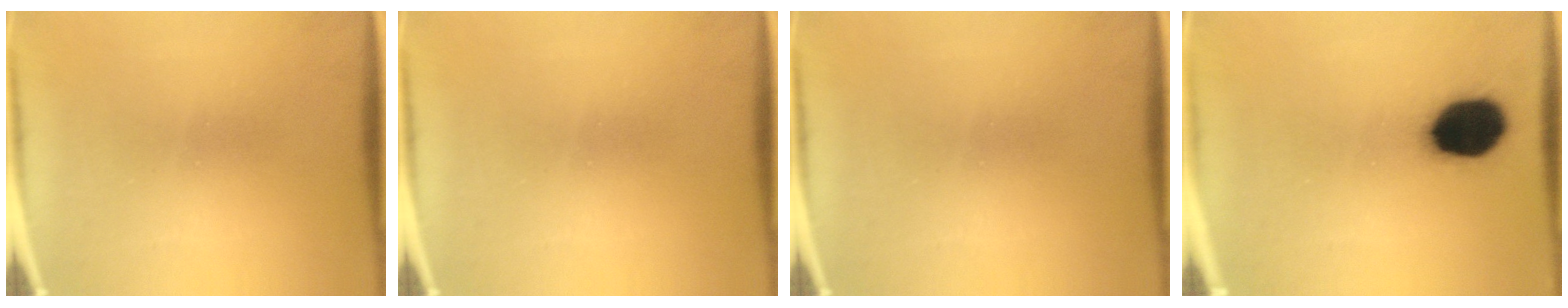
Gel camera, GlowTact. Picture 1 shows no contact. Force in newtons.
{"total": 0.0}
{"total": 0.0}
{"total": 15.1}